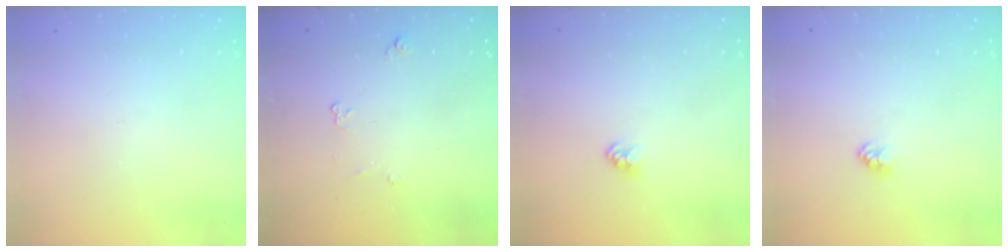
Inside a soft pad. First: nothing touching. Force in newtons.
{"total": 3.4, "press": 3.4, "slide": 0.6}
{"total": 2.3, "press": 2.3, "slide": 0.1}
{"total": 2.4, "press": 2.4, "slide": 0.1}